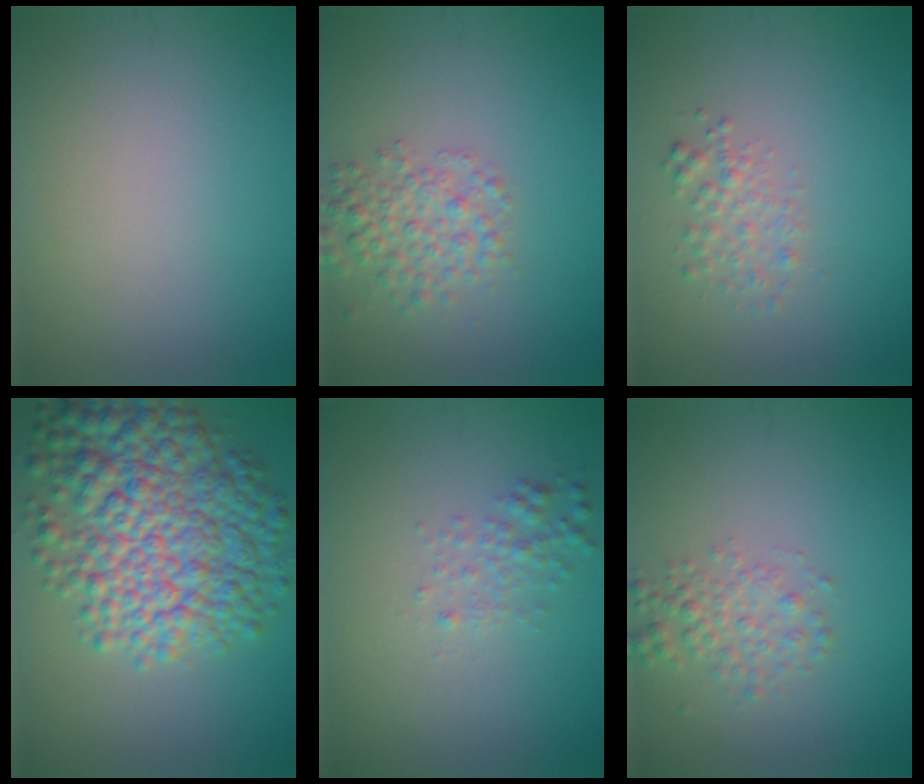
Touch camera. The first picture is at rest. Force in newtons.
{"total": 3.2, "press": 3.2, "slide": 0.1}
{"total": 1.7, "press": 1.7, "slide": 0.1}
{"total": 10.0, "press": 10.0, "slide": 0.2}
{"total": 1.5, "press": 1.5, "slide": 0.1}
{"total": 2.3, "press": 2.3, "slide": 0.1}